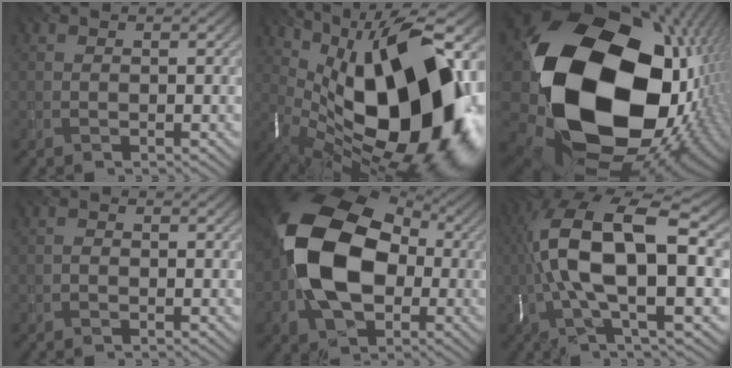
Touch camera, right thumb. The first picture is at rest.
{"total": 18.8, "force": [0.7, 9.6, 16.1], "torque": [-0.254, -0.014, 0.018]}
{"total": 23.3, "force": [-1.5, 17.5, 15.3], "torque": [-0.369, -0.084, 0.027]}
{"total": 0.6, "force": [-0.6, 0.1, 0.1], "torque": [0.001, -0.001, -0.014]}
{"total": 16.0, "force": [-0.9, 11.0, 11.6], "torque": [-0.217, 0.000, -0.027]}
{"total": 14.5, "force": [0.3, 4.7, 13.7], "torque": [-0.291, 0.011, -0.001]}